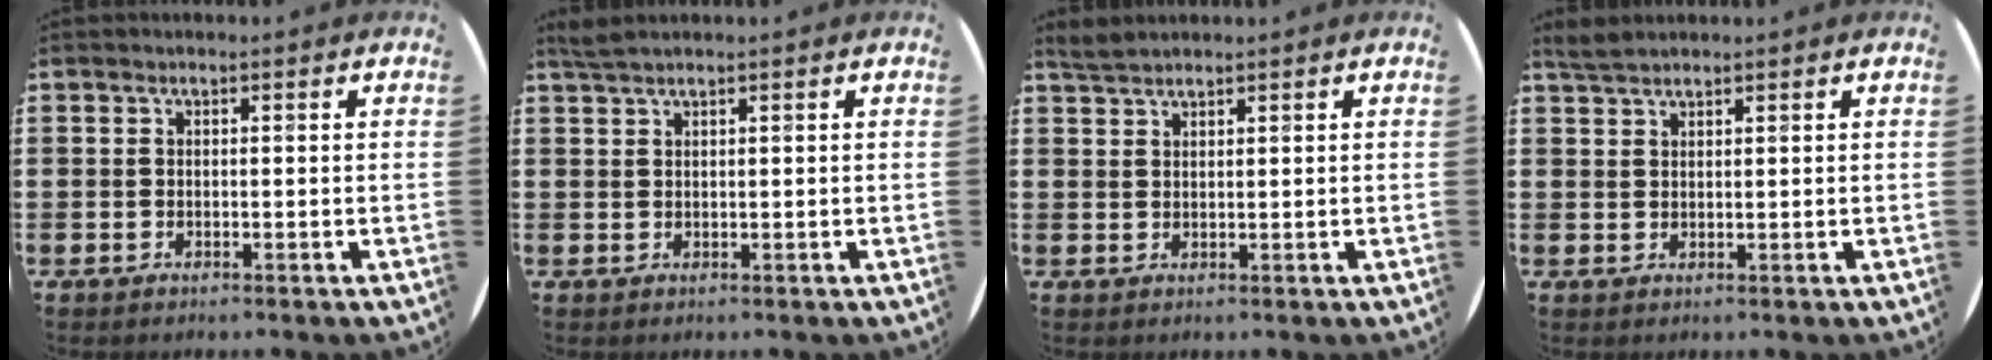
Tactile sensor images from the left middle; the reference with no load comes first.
{"total": 1.4, "force": [1.3, -0.1, 0.6], "torque": [-0.012, 0.002, 0.024]}
{"total": 1.9, "force": [1.9, 0.2, 0.3], "torque": [-0.008, 0.005, 0.036]}
{"total": 2.0, "force": [1.9, 0.3, 0.5], "torque": [-0.012, 0.005, 0.036]}